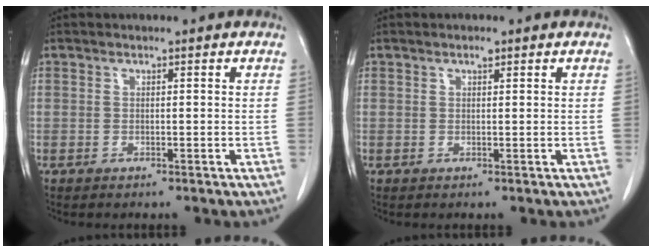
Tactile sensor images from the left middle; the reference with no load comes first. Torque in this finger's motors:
{"motor_torque": [0.27, -0.20, -0.02, 0.01]}